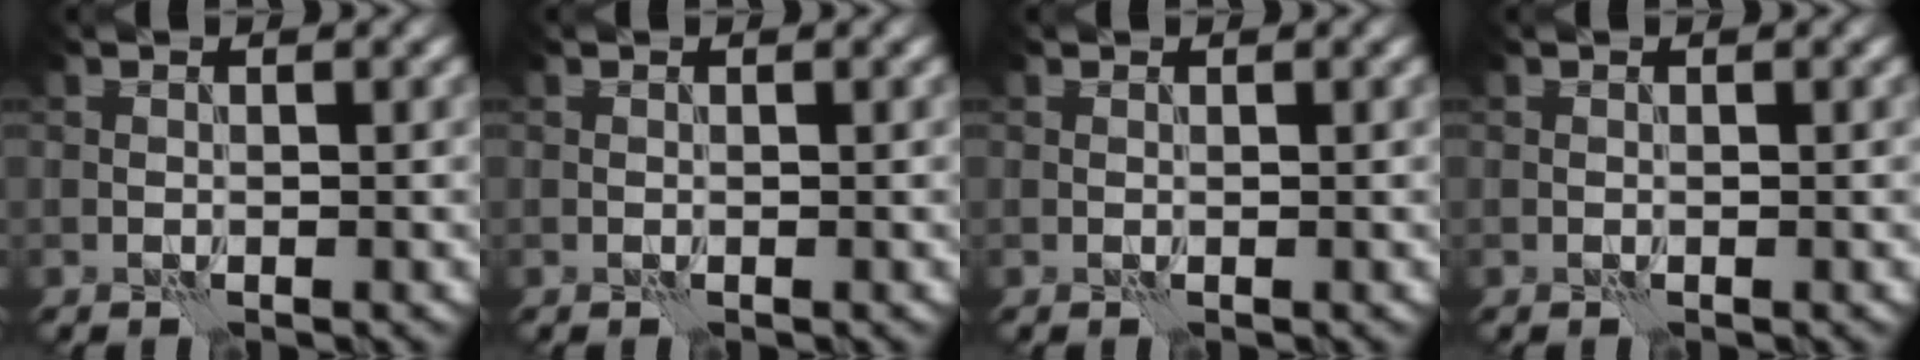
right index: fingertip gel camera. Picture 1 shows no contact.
{"total": 0.0}
{"total": 0.0}
{"total": 0.0}